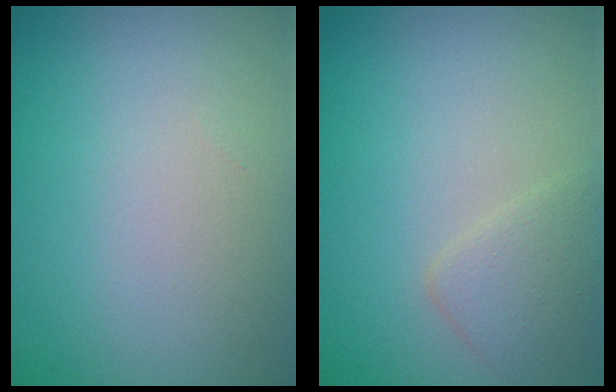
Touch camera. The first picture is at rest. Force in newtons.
{"total": 2.0, "press": 2.0, "slide": 0.0}